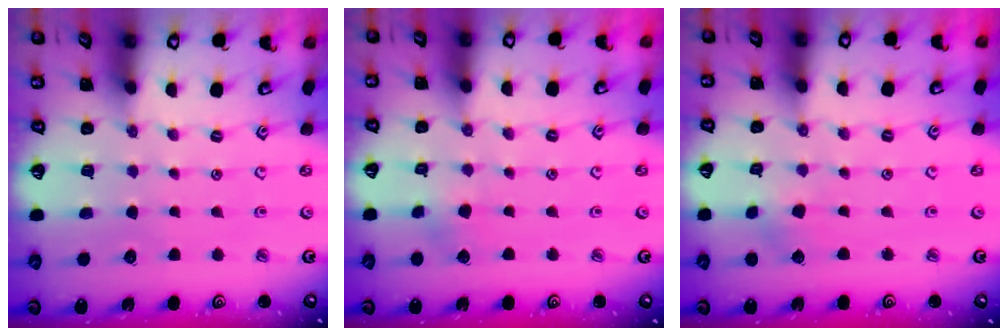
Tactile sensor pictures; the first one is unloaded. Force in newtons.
{"total": 3.0, "press": 3.0, "slide": 0.3}
{"total": 2.9, "press": 2.8, "slide": 0.3}